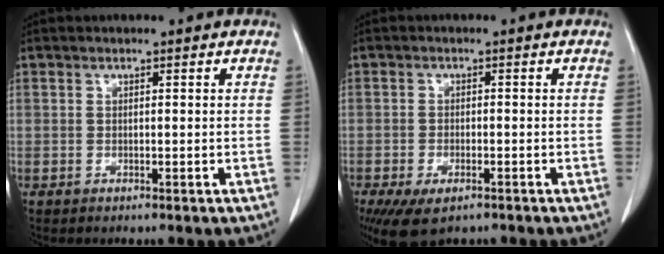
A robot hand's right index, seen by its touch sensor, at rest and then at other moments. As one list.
[{"total": 6.3, "force": [-4.1, 2.6, 3.9], "torque": [-0.066, -0.011, -0.065]}]